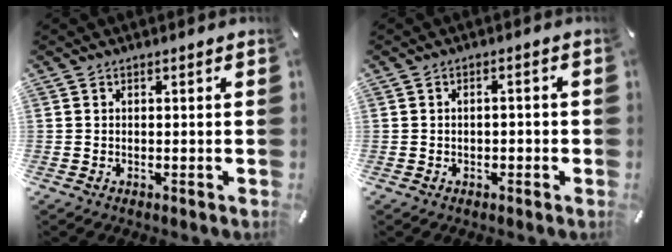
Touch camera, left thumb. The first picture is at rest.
{"total": 1.8, "force": [-1.0, 1.1, 1.1], "torque": [-0.020, 0.008, -0.021]}